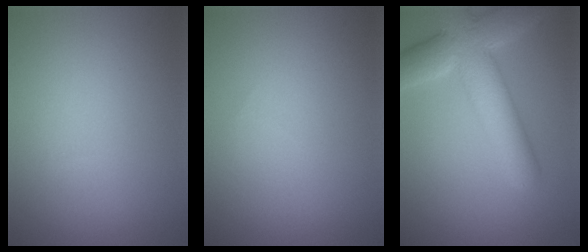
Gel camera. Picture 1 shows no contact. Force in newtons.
{"total": 0.0}
{"total": 8.3, "press": 8.3, "slide": 0.5}